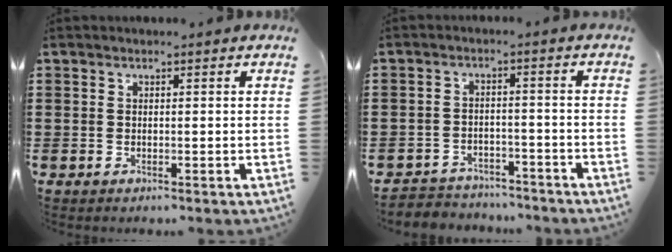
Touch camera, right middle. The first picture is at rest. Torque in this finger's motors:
{"motor_torque": [0.36, 0.28, 0.01, 0.01]}